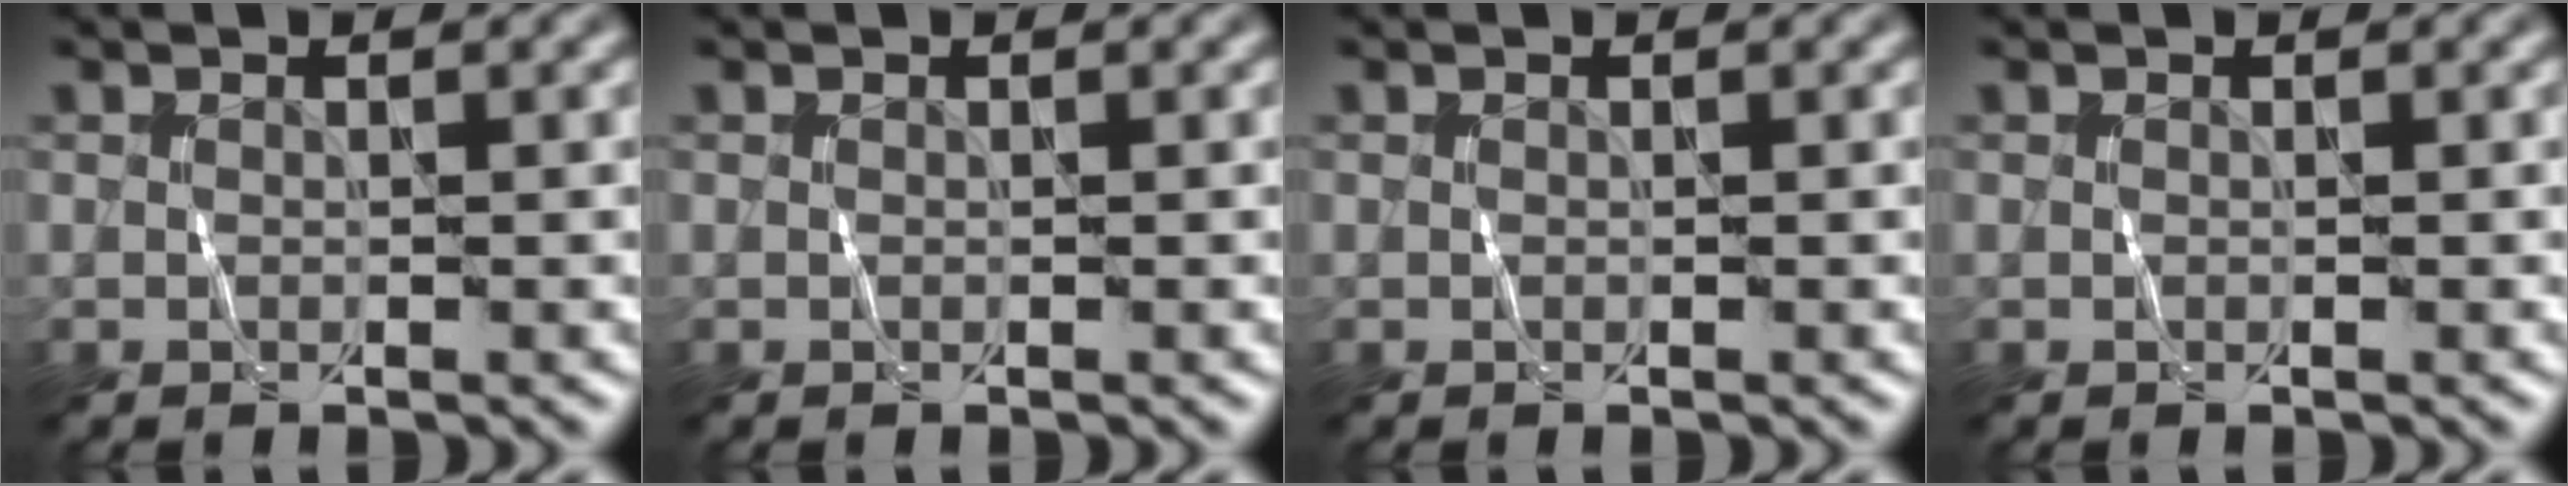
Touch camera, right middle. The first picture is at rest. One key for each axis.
{"total": 0.0}
{"total": 0.0}
{"total": 0.0}